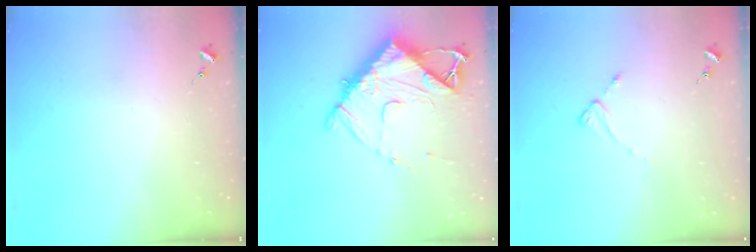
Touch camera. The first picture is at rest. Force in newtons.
{"total": 13.6, "press": 13.6, "slide": 0.8}
{"total": 1.9, "press": 1.8, "slide": 0.3}